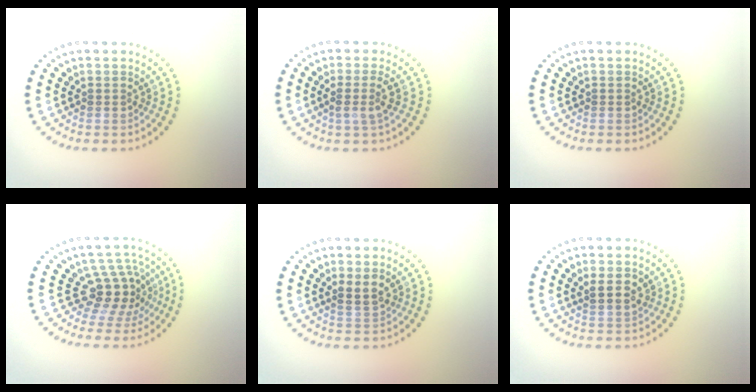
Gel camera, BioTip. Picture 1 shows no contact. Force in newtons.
{"total": 1.9, "press": 1.5, "slide": 1.2}
{"total": 0.0}
{"total": 3.9, "press": 2.8, "slide": 2.7}
{"total": 1.8, "press": 1.6, "slide": 0.7}
{"total": 1.7, "press": 1.6, "slide": 0.8}